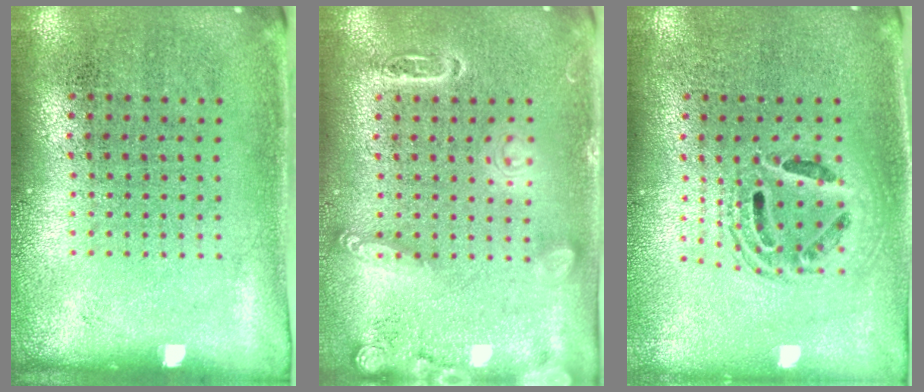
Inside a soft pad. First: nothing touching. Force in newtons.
{"total": 2.8, "press": 2.8, "slide": 0.2}
{"total": 1.6, "press": 1.4, "slide": 0.9}